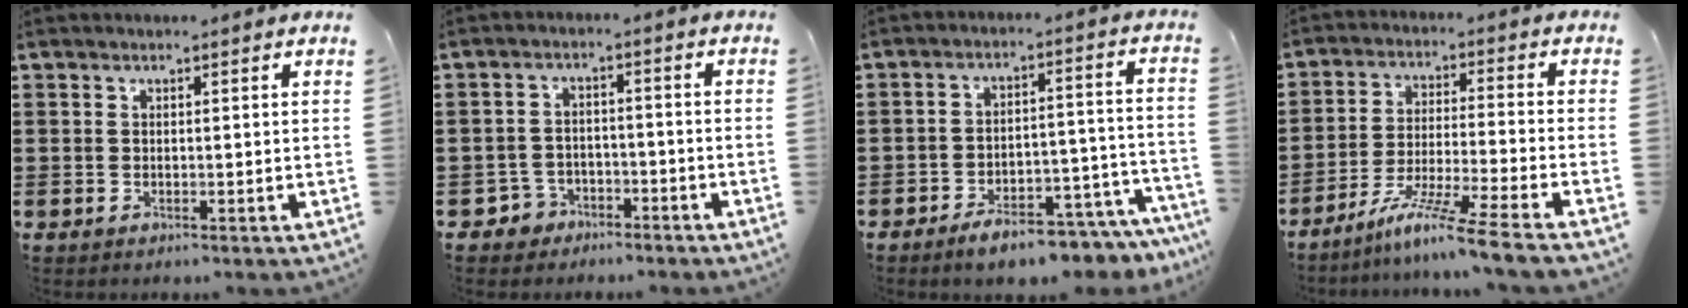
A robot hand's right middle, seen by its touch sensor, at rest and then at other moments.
{"total": 3.1, "force": [-2.7, 1.6, 0.3], "torque": [-0.024, 0.000, -0.058]}
{"total": 6.3, "force": [-5.6, 0.8, 2.7], "torque": [-0.039, 0.009, -0.099]}
{"total": 9.0, "force": [-7.3, -1.2, 5.1], "torque": [-0.101, -0.016, -0.143]}